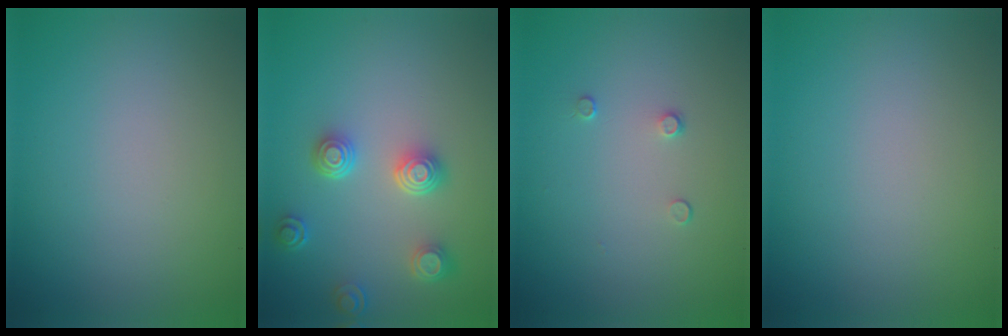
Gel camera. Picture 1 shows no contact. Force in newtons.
{"total": 3.9, "press": 3.1, "slide": 2.3}
{"total": 0.8, "press": 0.4, "slide": 0.6}
{"total": 0.0}